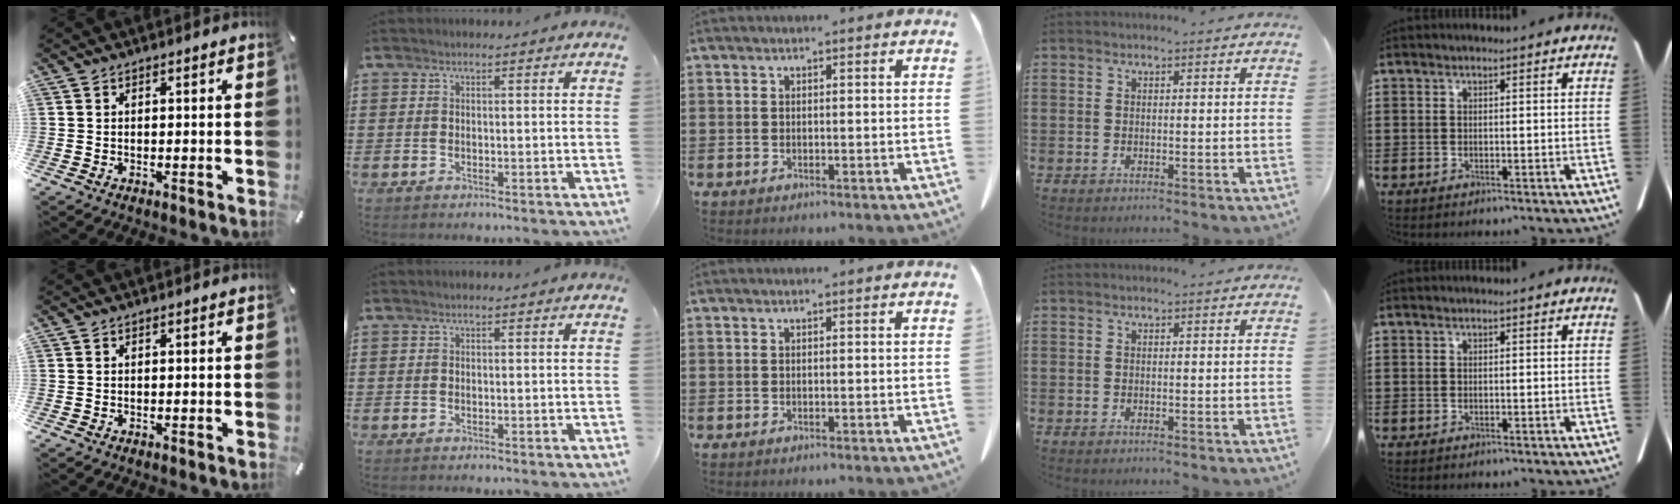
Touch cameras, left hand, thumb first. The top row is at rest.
{}